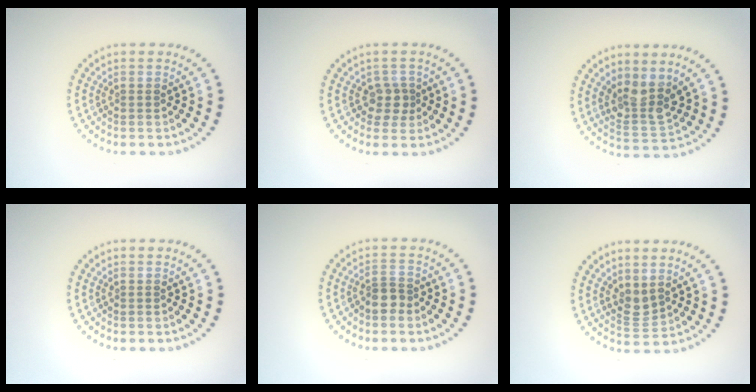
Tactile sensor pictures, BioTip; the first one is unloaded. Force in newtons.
{"total": 1.9, "press": 1.6, "slide": 0.9}
{"total": 3.6, "press": 3.2, "slide": 1.7}
{"total": 0.0}
{"total": 1.9, "press": 1.7, "slide": 0.9}
{"total": 1.8, "press": 1.5, "slide": 1.0}